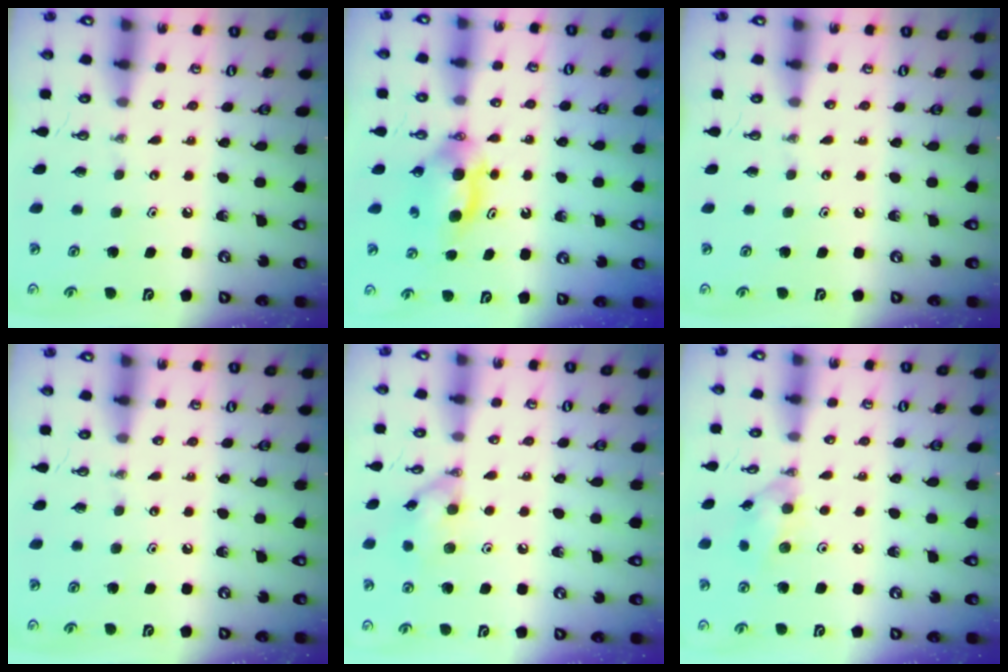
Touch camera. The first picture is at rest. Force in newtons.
{"total": 7.5, "press": 5.0, "slide": 5.6}
{"total": 0.0}
{"total": 0.0}
{"total": 10.3, "press": 10.2, "slide": 1.1}
{"total": 9.6, "press": 9.6, "slide": 0.4}